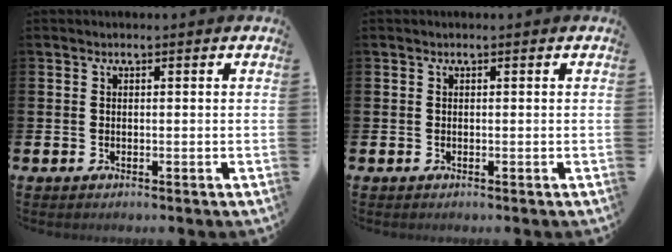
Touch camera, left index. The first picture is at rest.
{"total": 0.0}